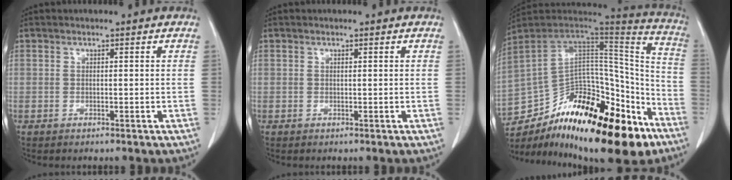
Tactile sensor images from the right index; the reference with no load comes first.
{"total": 0.0}
{"total": 33.2, "force": [-20.3, 13.0, 22.8], "torque": [-0.344, -0.006, -0.313]}